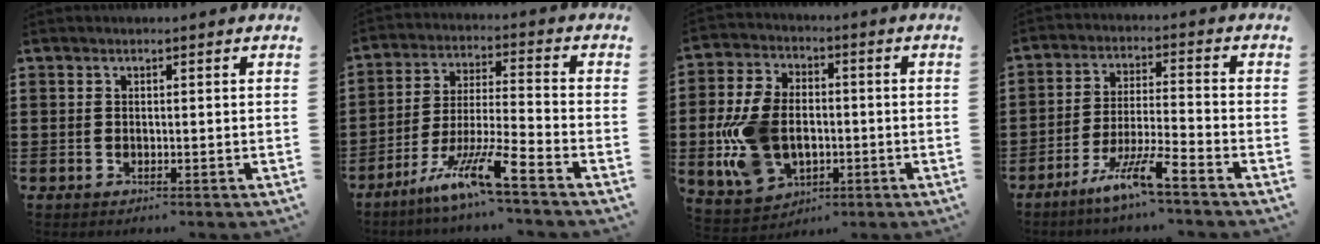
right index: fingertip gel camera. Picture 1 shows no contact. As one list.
[{"total": 10.9, "force": [-8.1, 0.2, 7.2], "torque": [-0.141, -0.001, -0.160]}, {"total": 12.0, "force": [-1.9, 8.0, 8.7], "torque": [-0.214, 0.005, -0.033]}, {"total": 7.9, "force": [-6.0, -0.2, 5.1], "torque": [-0.109, -0.009, -0.118]}]